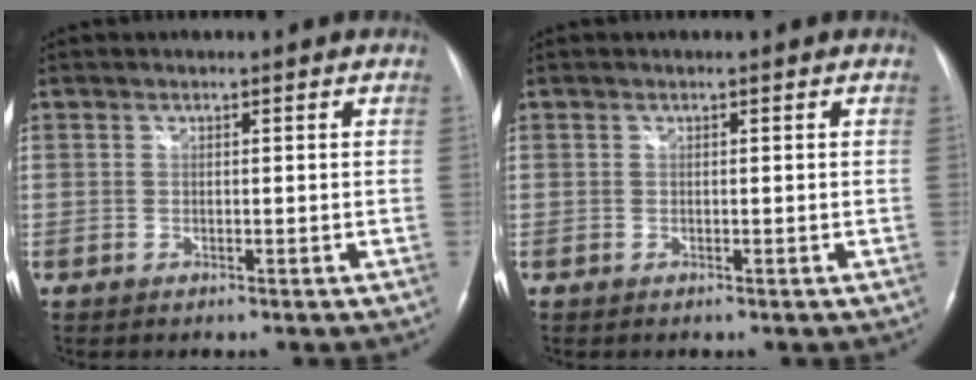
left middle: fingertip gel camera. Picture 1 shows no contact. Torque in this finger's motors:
{"motor_torque": [0.05, 0.01, -0.06, 0.01]}